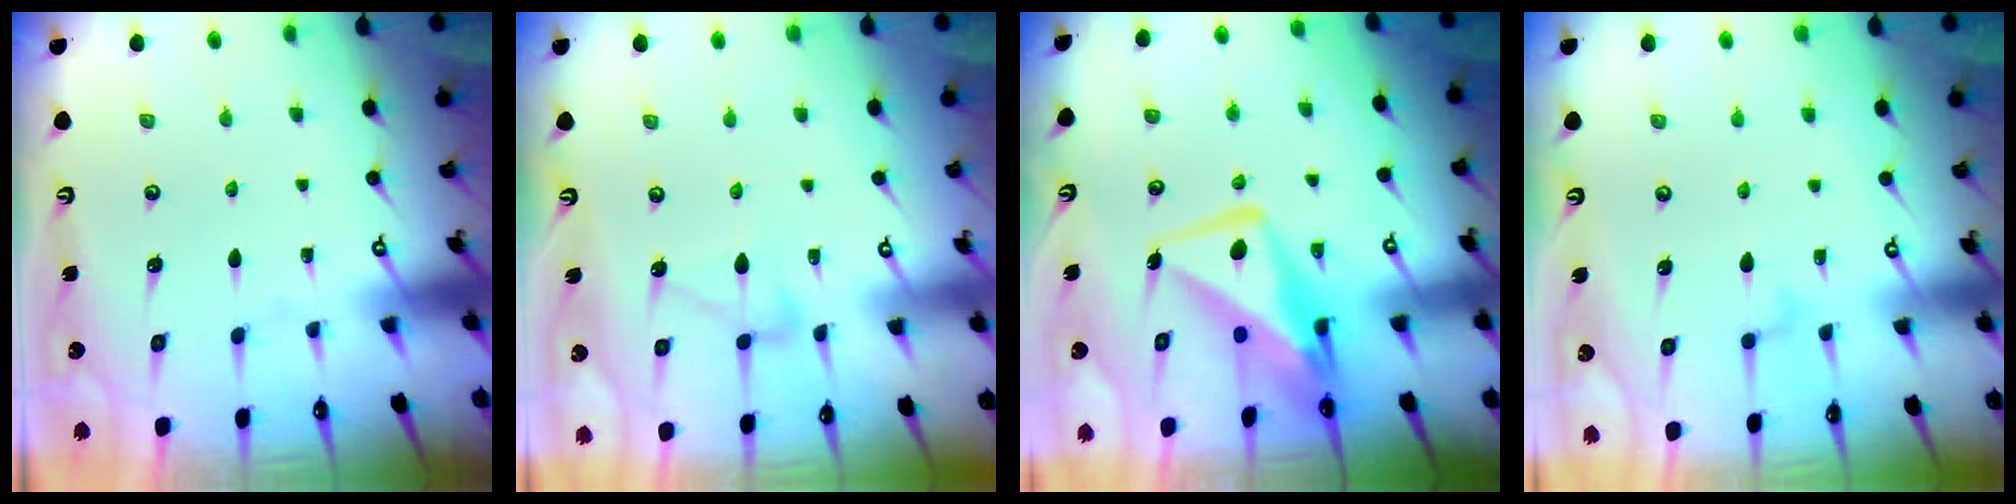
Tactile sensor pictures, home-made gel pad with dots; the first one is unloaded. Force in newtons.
{"total": 4.6, "press": 4.6, "slide": 0.5}
{"total": 12.2, "press": 12.1, "slide": 1.4}
{"total": 8.9, "press": 8.9, "slide": 0.5}